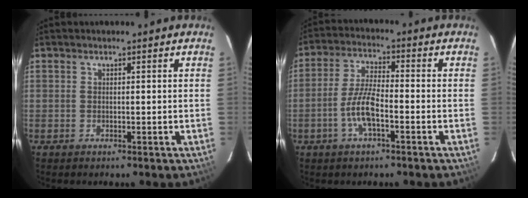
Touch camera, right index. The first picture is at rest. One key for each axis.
{"total": 7.3, "fx": -3.1, "fy": 1.9, "fz": 6.3, "tx": -0.135, "ty": 0.004, "tz": -0.059}